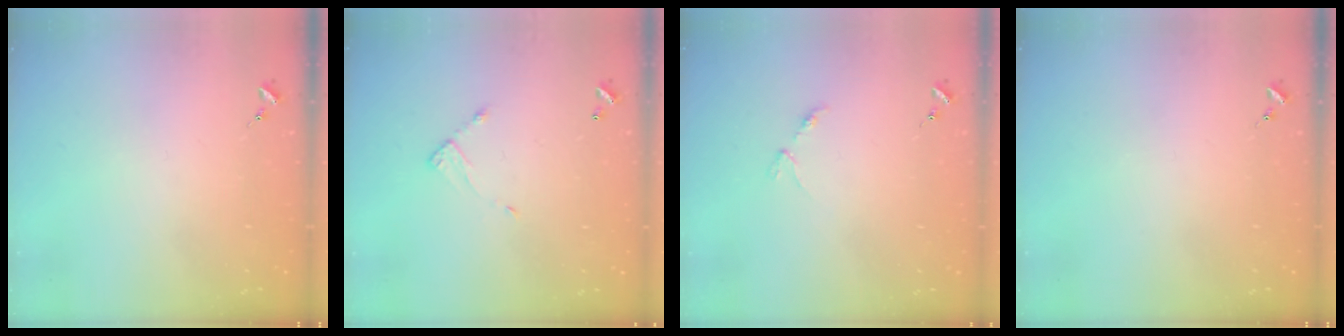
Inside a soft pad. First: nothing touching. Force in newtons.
{"total": 4.3, "press": 4.3, "slide": 0.2}
{"total": 2.8, "press": 2.8, "slide": 0.5}
{"total": 0.0}